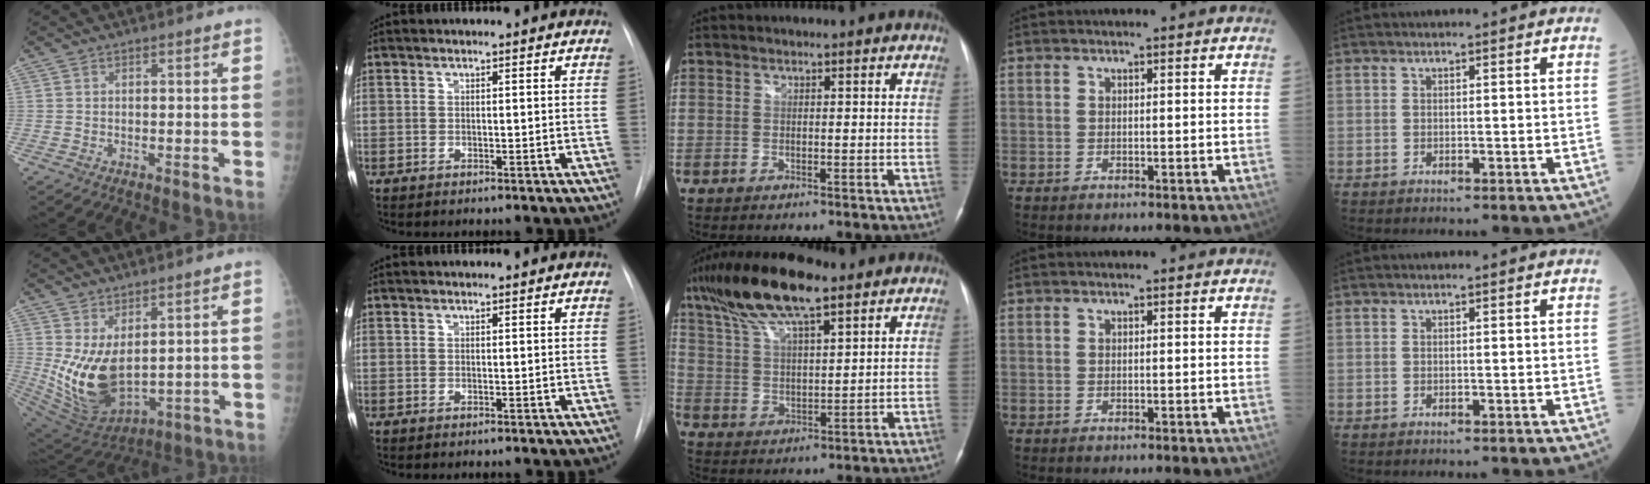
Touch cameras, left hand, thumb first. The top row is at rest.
{"thumb": {"total": 12.5, "force": [2.9, 6.4, 10.3], "torque": [-0.185, -0.038, 0.082]}, "middle": {"total": 13.8, "force": [9.5, 3.1, 9.5], "torque": [-0.188, 0.024, 0.177]}}